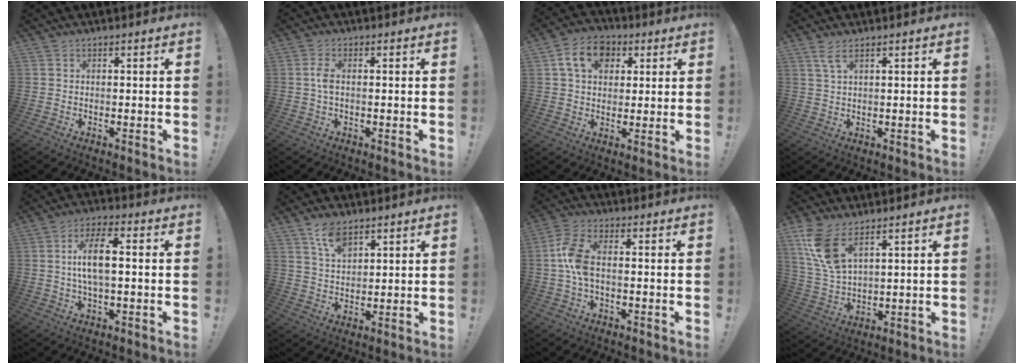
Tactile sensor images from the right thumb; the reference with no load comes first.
{"total": 3.3, "force": [0.0, 1.4, 3.0], "torque": [-0.067, 0.008, -0.001]}
{"total": 12.0, "force": [4.4, 8.9, 6.7], "torque": [-0.099, 0.000, 0.085]}
{"total": 3.7, "force": [2.3, 0.7, 2.8], "torque": [-0.054, -0.009, 0.040]}
{"total": 9.6, "force": [0.7, 3.3, 9.0], "torque": [-0.158, 0.002, 0.008]}
{"total": 7.2, "force": [5.2, 3.1, 3.9], "torque": [-0.073, -0.026, 0.095]}
{"total": 8.6, "force": [-0.2, 4.0, 7.6], "torque": [-0.167, 0.002, -0.001]}
{"total": 11.5, "force": [6.9, 5.3, 7.5], "torque": [-0.152, -0.031, 0.131]}